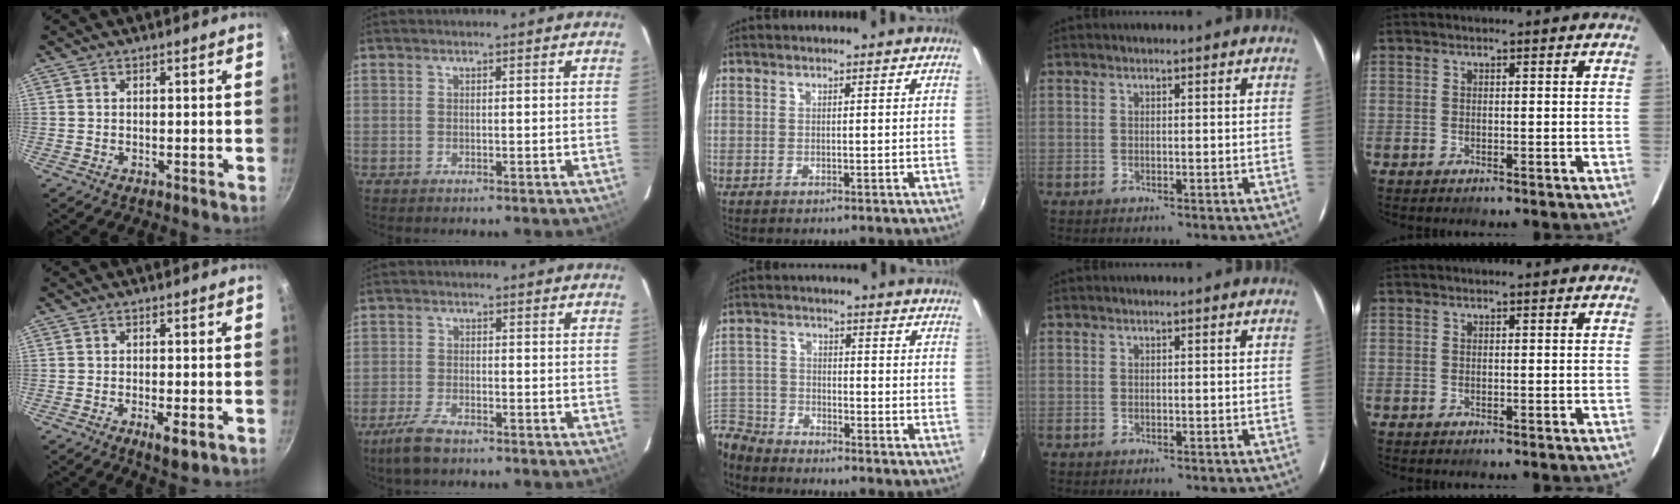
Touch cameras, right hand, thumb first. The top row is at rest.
{"thumb": {"total": 4.0, "force": [-1.5, 1.2, 3.5], "torque": [-0.062, 0.000, -0.021]}, "index": {"total": 5.4, "force": [-4.1, 1.6, 3.2], "torque": [-0.092, -0.009, -0.080]}, "middle": {"total": 9.0, "force": [-7.9, 3.9, 1.9], "torque": [-0.062, 0.010, -0.161]}}